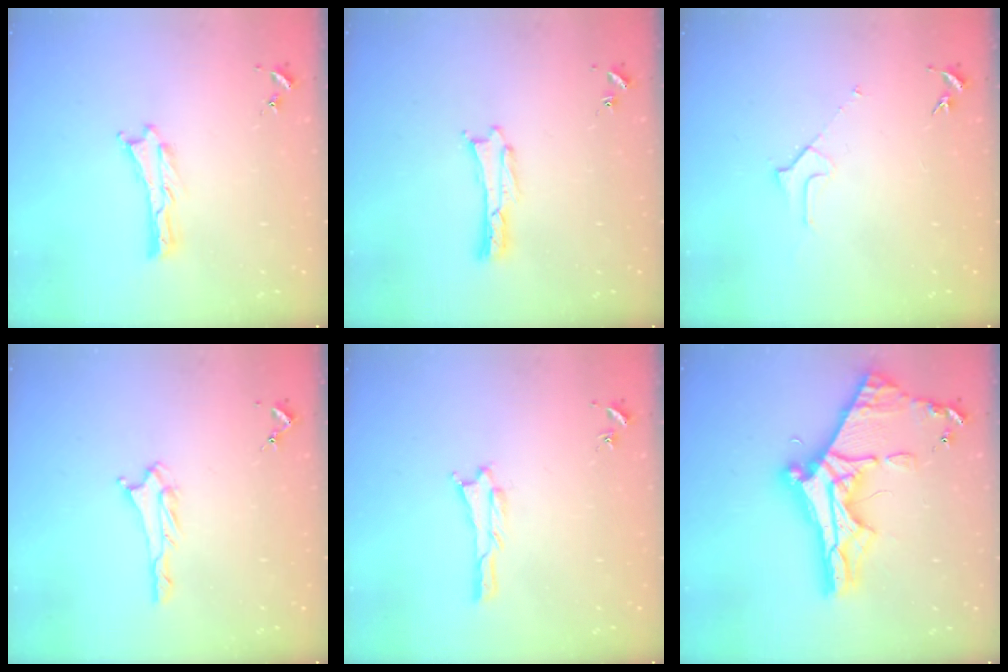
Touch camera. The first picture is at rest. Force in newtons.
{"total": 0.0}
{"total": 2.1, "press": 2.1, "slide": 0.1}
{"total": 2.3, "press": 2.2, "slide": 0.3}
{"total": 0.7, "press": 0.7, "slide": 0.2}
{"total": 12.9, "press": 12.9, "slide": 1.3}